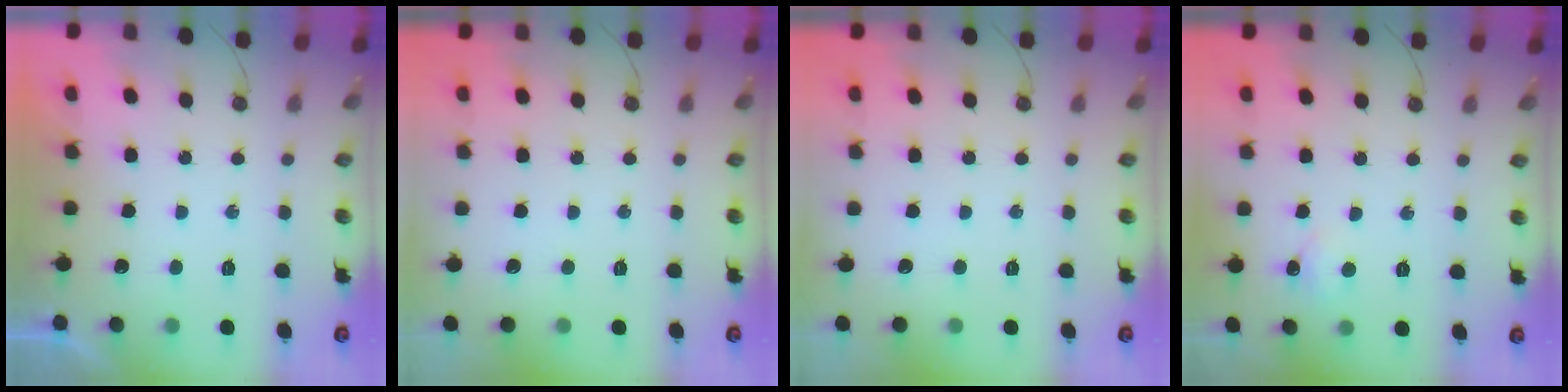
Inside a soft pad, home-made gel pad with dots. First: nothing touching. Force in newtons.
{"total": 0.0}
{"total": 0.0}
{"total": 5.7, "press": 5.6, "slide": 0.9}